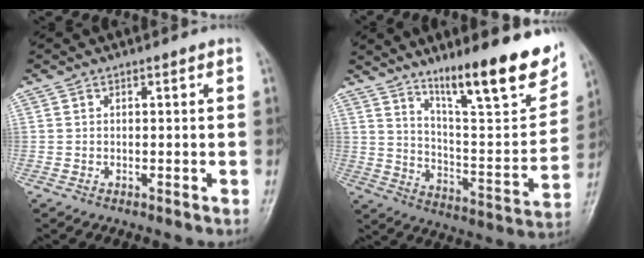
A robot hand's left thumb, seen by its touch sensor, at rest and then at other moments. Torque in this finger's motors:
{"motor_torque": [0.93, 0.77, 1.40, -1.37, 0.22]}